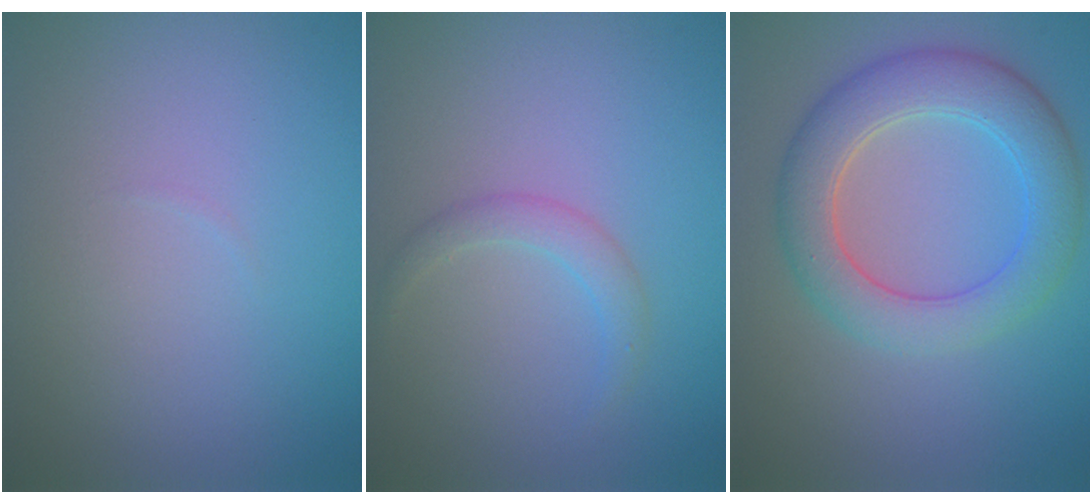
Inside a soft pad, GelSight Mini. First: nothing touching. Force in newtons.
{"total": 1.6, "press": 1.6, "slide": 0.1}
{"total": 5.9, "press": 5.9, "slide": 0.4}